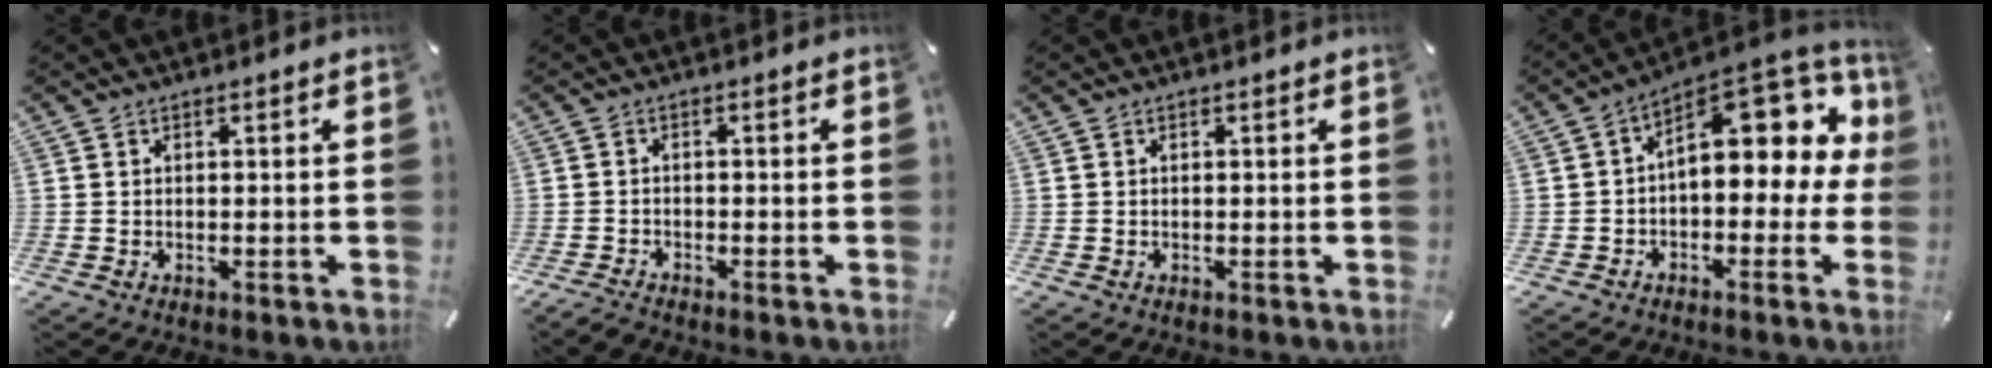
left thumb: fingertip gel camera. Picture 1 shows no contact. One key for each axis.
{"total": 2.0, "fx": -1.9, "fy": 0.4, "fz": 0.5, "tx": -0.017, "ty": 0.007, "tz": -0.040}
{"total": 0.0}
{"total": 16.0, "fx": 5.9, "fy": 8.7, "fz": 12.1, "tx": -0.153, "ty": -0.048, "tz": 0.099}